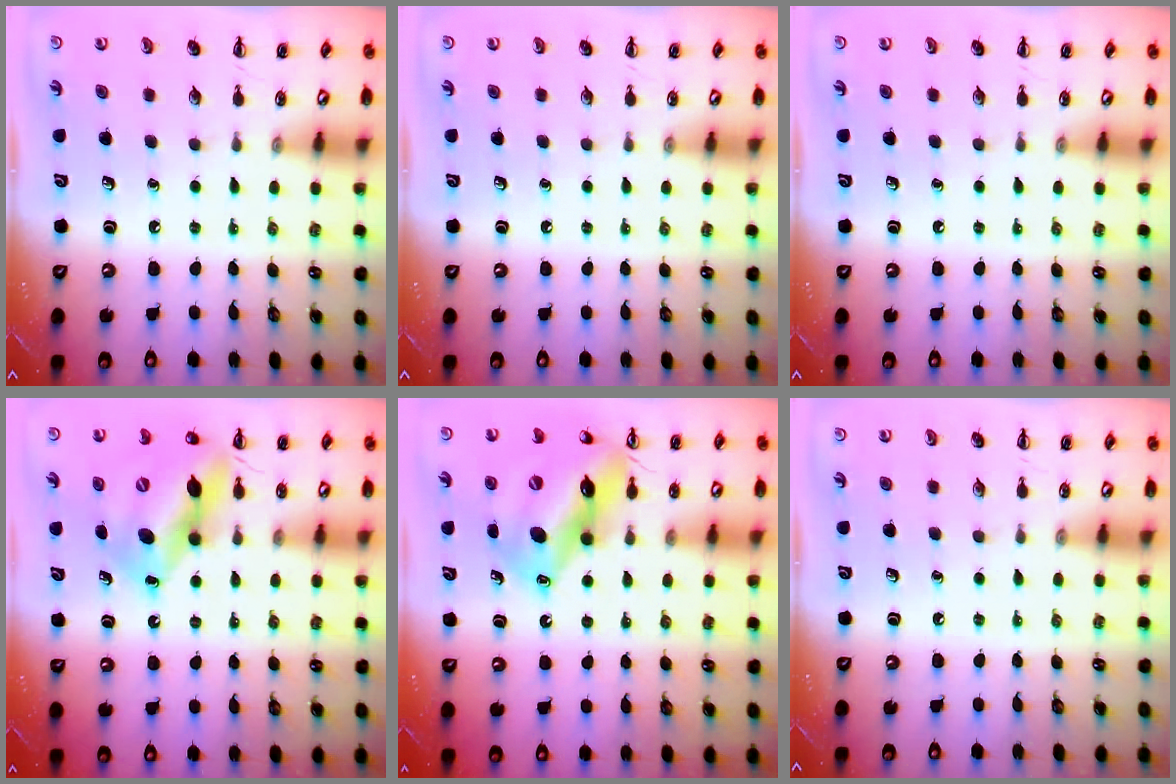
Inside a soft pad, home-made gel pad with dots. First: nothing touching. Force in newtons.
{"total": 0.0}
{"total": 0.0}
{"total": 13.9, "press": 13.5, "slide": 3.6}
{"total": 17.3, "press": 17.1, "slide": 3.1}
{"total": 0.0}